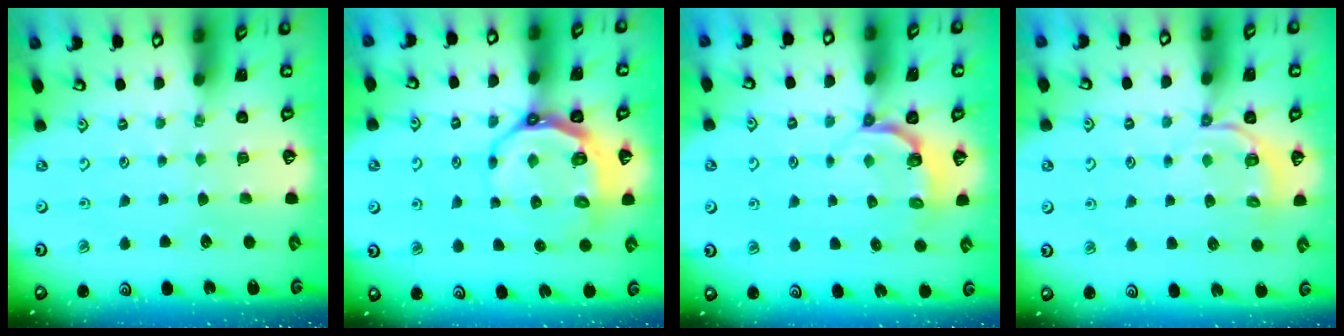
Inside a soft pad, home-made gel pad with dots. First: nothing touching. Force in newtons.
{"total": 8.7, "press": 7.9, "slide": 3.8}
{"total": 4.8, "press": 3.7, "slide": 3.0}
{"total": 5.8, "press": 5.5, "slide": 1.9}